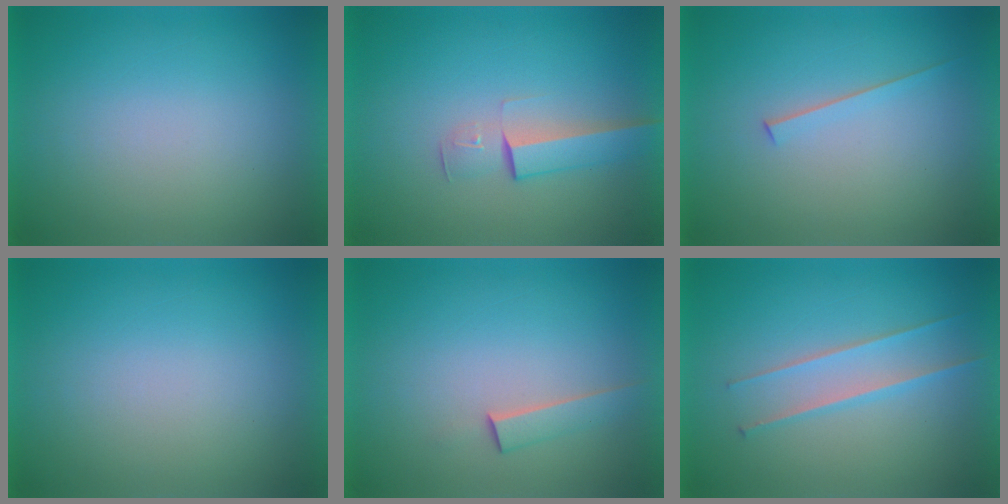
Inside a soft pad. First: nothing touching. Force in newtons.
{"total": 2.9}
{"total": 1.5}
{"total": 1.2}
{"total": 1.8}
{"total": 2.2}